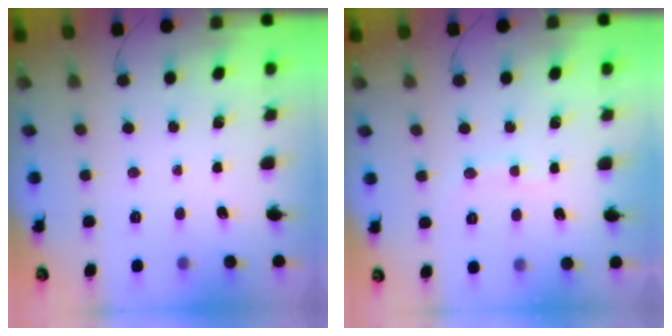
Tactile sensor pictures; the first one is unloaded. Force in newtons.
{"total": 3.7, "press": 3.6, "slide": 0.9}